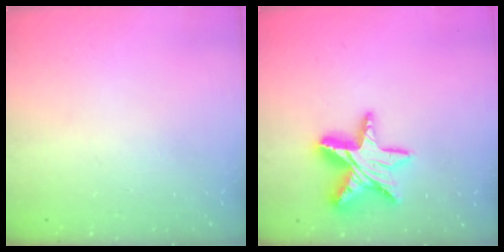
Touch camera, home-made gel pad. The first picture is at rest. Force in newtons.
{"total": 15.7, "press": 15.6, "slide": 1.3}